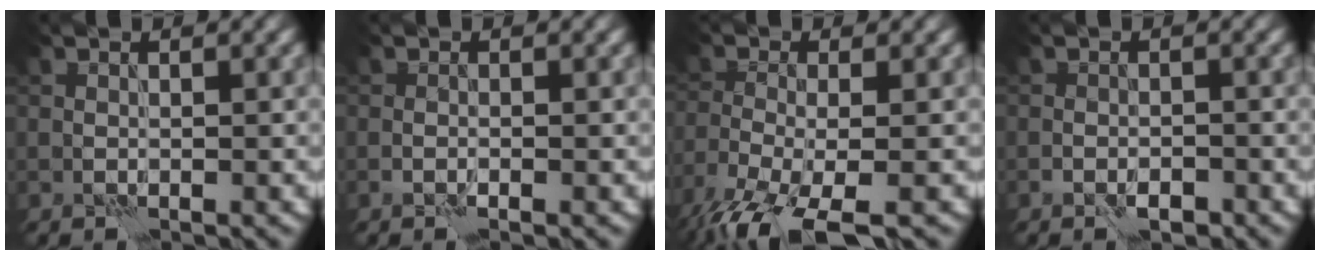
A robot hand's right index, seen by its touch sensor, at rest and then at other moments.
{"total": 0.7, "force": [-0.3, 0.2, 0.5], "torque": [-0.011, 0.001, -0.007]}
{"total": 8.3, "force": [-5.6, 2.6, 5.6], "torque": [-0.122, -0.024, -0.107]}
{"total": 1.8, "force": [-1.2, 0.9, 1.1], "torque": [-0.016, 0.001, -0.020]}